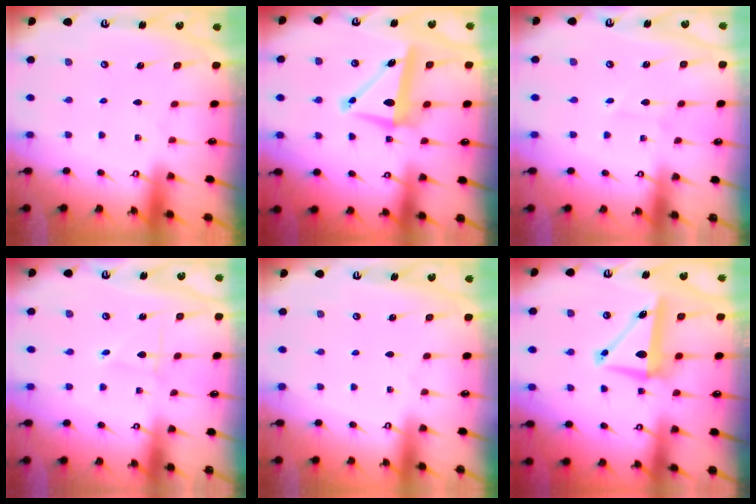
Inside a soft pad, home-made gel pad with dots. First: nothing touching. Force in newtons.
{"total": 9.7, "press": 9.5, "slide": 1.9}
{"total": 2.3, "press": 2.3, "slide": 0.3}
{"total": 2.3, "press": 2.3, "slide": 0.2}
{"total": 0.9, "press": 0.9, "slide": 0.2}
{"total": 8.2, "press": 7.6, "slide": 2.9}